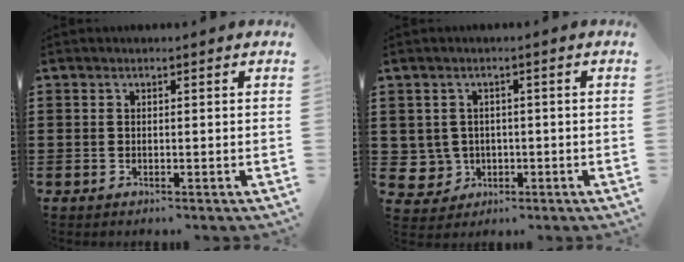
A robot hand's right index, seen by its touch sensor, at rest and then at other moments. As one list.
[{"total": 3.1, "force": [-0.1, 3.1, 0.4], "torque": [-0.031, 0.004, -0.007]}]